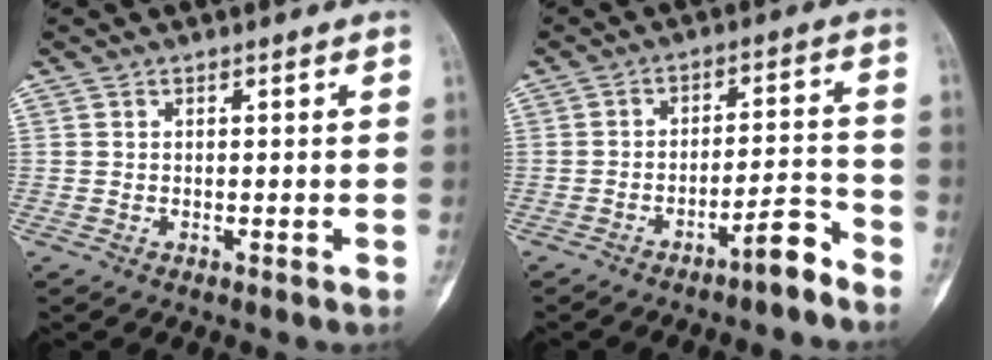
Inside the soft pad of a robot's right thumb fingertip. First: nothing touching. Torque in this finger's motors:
{"motor_torque": [1.88, 0.90, 1.11, -1.19, 0.44]}